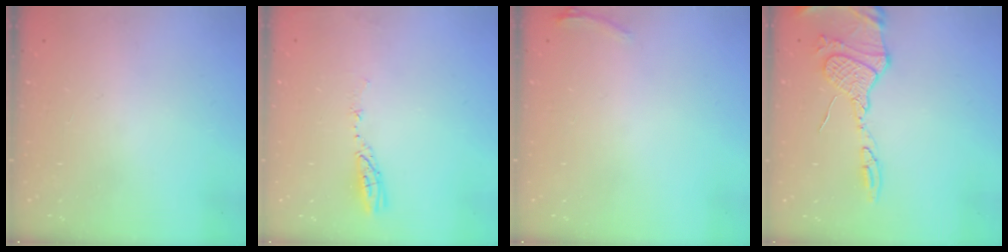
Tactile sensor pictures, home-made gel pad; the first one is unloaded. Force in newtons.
{"total": 3.8, "press": 3.8, "slide": 0.3}
{"total": 5.0, "press": 4.7, "slide": 1.9}
{"total": 13.9, "press": 13.8, "slide": 1.3}